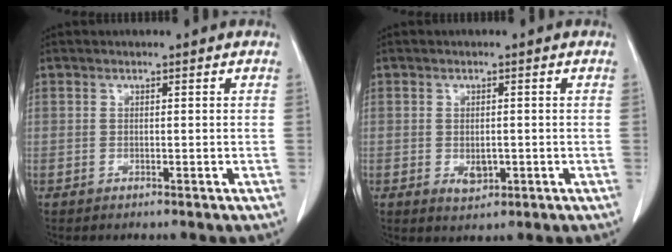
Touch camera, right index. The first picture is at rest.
{"total": 2.6, "force": [-0.6, 1.6, 2.0], "torque": [-0.030, -0.001, 0.001]}